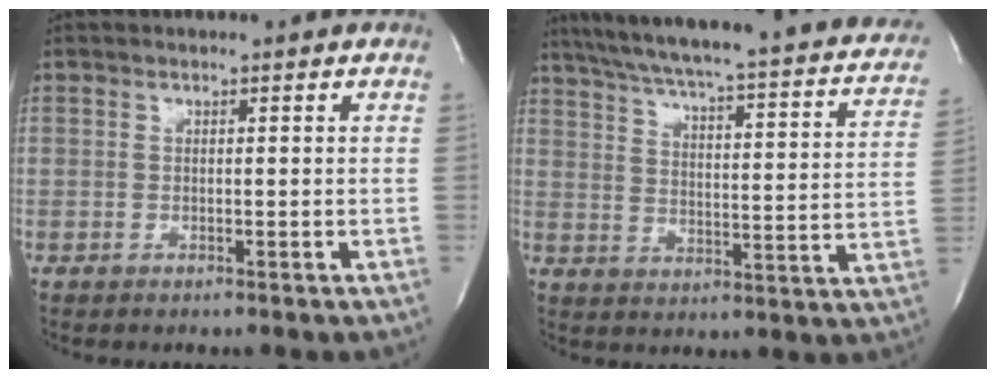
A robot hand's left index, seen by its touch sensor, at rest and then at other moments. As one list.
[{"total": 30.5, "force": [25.6, 4.5, 15.9], "torque": [-0.246, -0.045, 0.309]}]